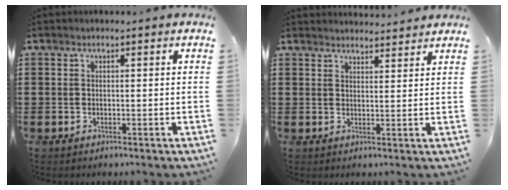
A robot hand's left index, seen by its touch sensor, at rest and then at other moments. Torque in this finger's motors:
{"motor_torque": [0.20, -1.95, 0.05, 0.01]}